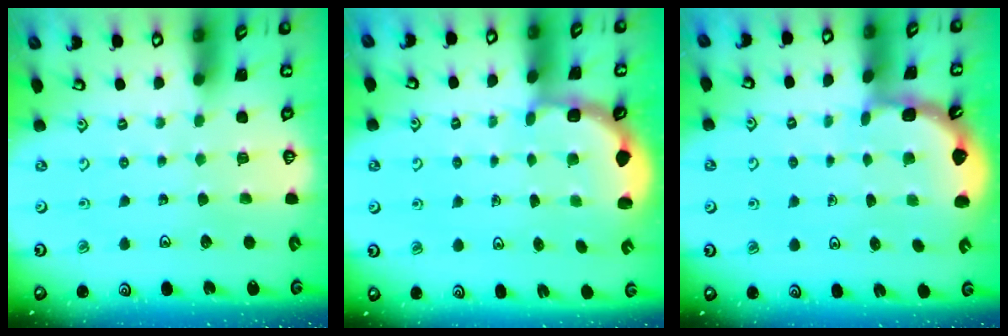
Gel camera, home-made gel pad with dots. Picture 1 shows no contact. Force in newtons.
{"total": 2.7, "press": 2.4, "slide": 1.4}
{"total": 2.1, "press": 2.1, "slide": 0.2}